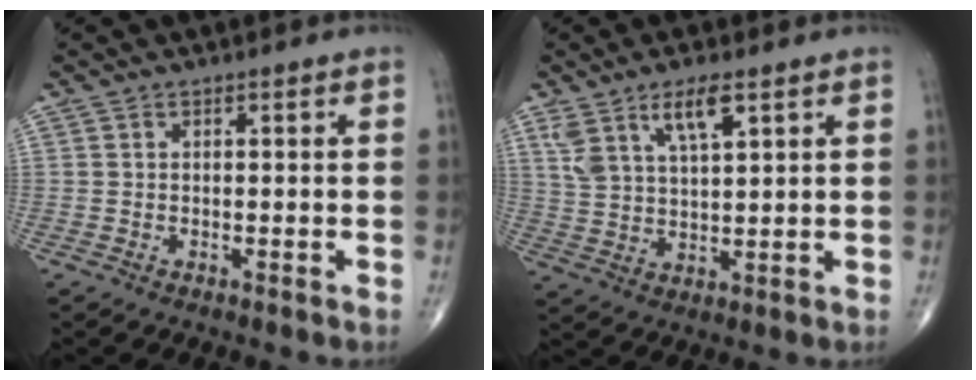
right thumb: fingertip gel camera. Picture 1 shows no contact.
{"total": 8.0, "force": [4.6, 2.6, 6.0], "torque": [-0.115, -0.017, 0.092]}